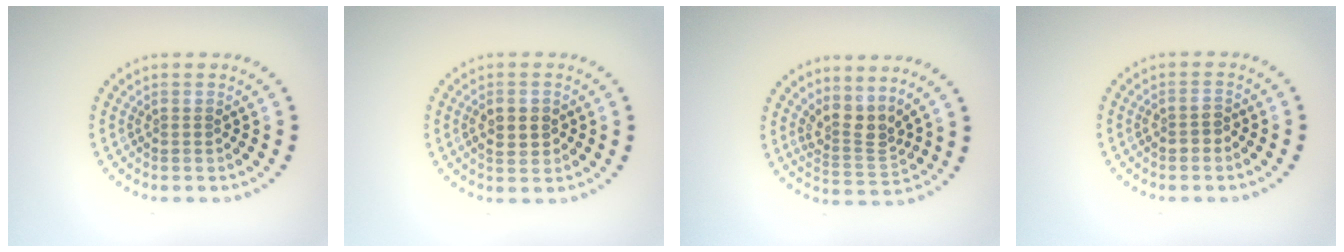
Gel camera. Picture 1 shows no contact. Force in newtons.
{"total": 2.8, "press": 2.8, "slide": 0.2}
{"total": 3.0, "press": 2.2, "slide": 2.1}
{"total": 1.4, "press": 1.3, "slide": 0.5}